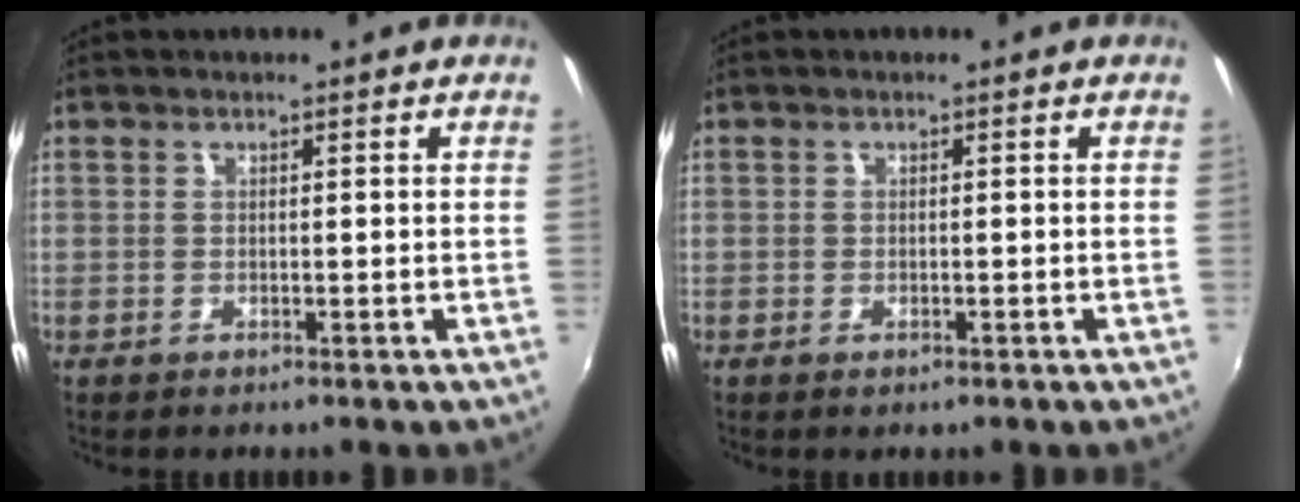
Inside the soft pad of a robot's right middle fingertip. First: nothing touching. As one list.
[{"total": 0.9, "force": [-0.6, 0.5, 0.5], "torque": [-0.008, -0.003, -0.009]}]